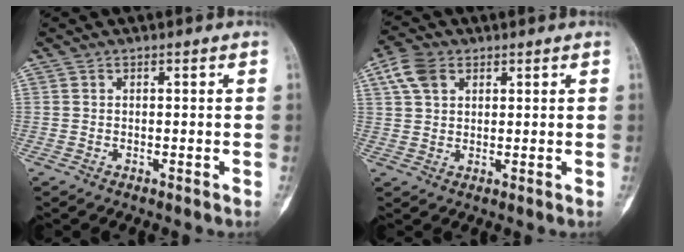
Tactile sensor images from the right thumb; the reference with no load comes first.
{"total": 4.9, "force": [2.6, 2.6, 3.2], "torque": [-0.064, 0.003, 0.050]}